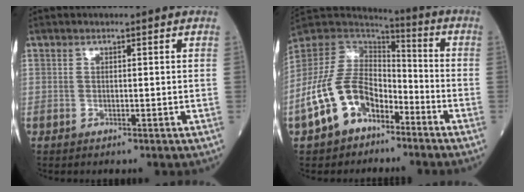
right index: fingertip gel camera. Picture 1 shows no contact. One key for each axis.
{"total": 13.2, "fx": -6.8, "fy": 8.0, "fz": 8.0, "tx": -0.183, "ty": 0.018, "tz": -0.132}